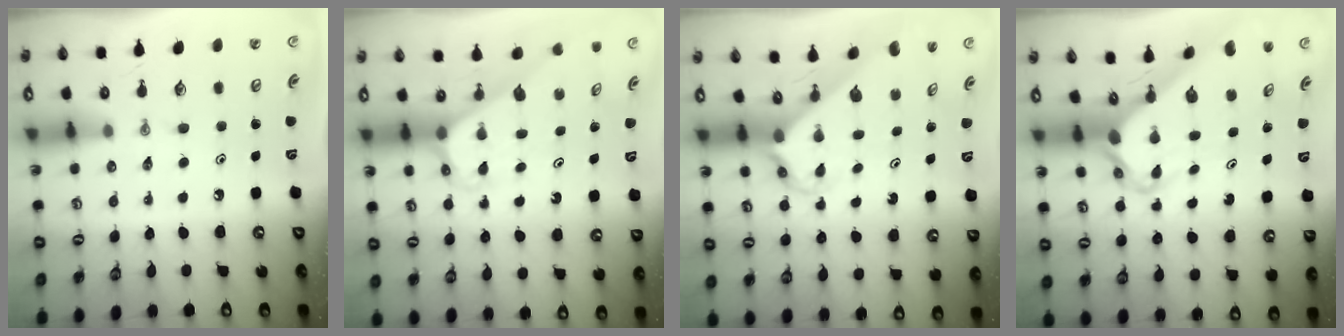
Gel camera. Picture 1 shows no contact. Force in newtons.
{"total": 3.0, "press": 3.0, "slide": 0.2}
{"total": 2.9, "press": 2.9, "slide": 0.2}
{"total": 4.8, "press": 4.7, "slide": 0.5}